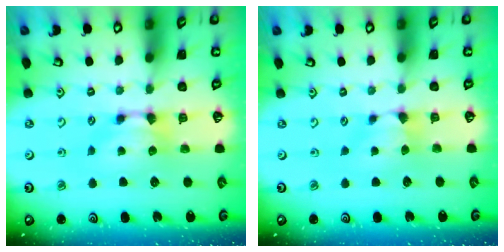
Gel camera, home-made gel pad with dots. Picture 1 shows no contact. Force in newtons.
{"total": 0.6, "press": 0.2, "slide": 0.5}